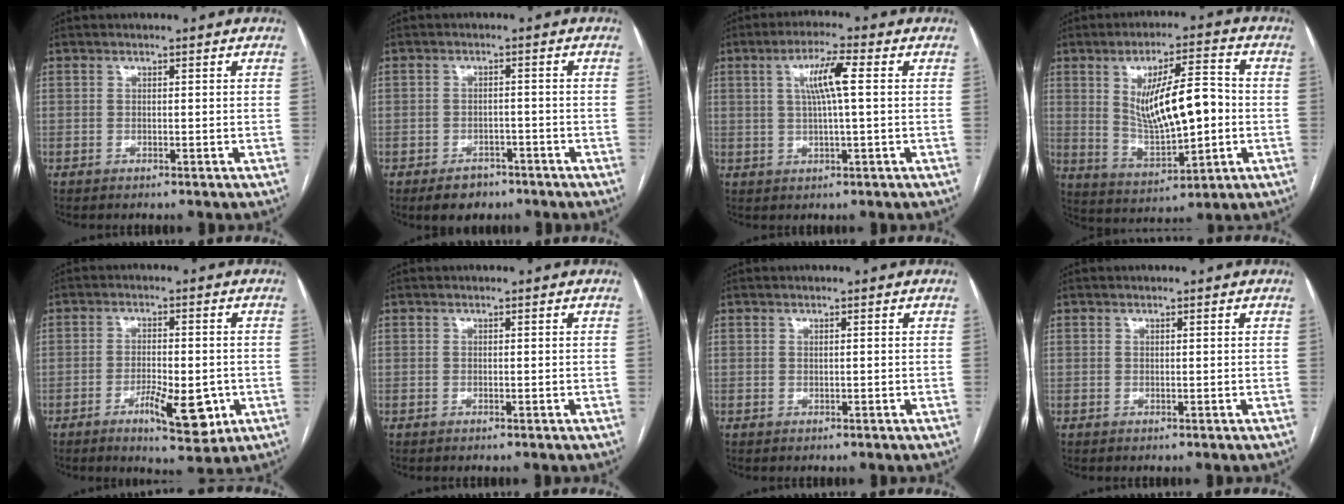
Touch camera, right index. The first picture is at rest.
{"total": 4.2, "force": [-2.9, 2.7, 1.5], "torque": [-0.021, 0.004, -0.037]}
{"total": 6.3, "force": [1.4, 0.3, 6.1], "torque": [-0.113, 0.009, 0.025]}
{"total": 13.3, "force": [0.7, 3.8, 12.7], "torque": [-0.224, 0.007, 0.023]}
{"total": 8.0, "force": [-2.9, 2.4, 7.1], "torque": [-0.108, -0.007, -0.037]}
{"total": 0.0}
{"total": 0.0}
{"total": 0.0}